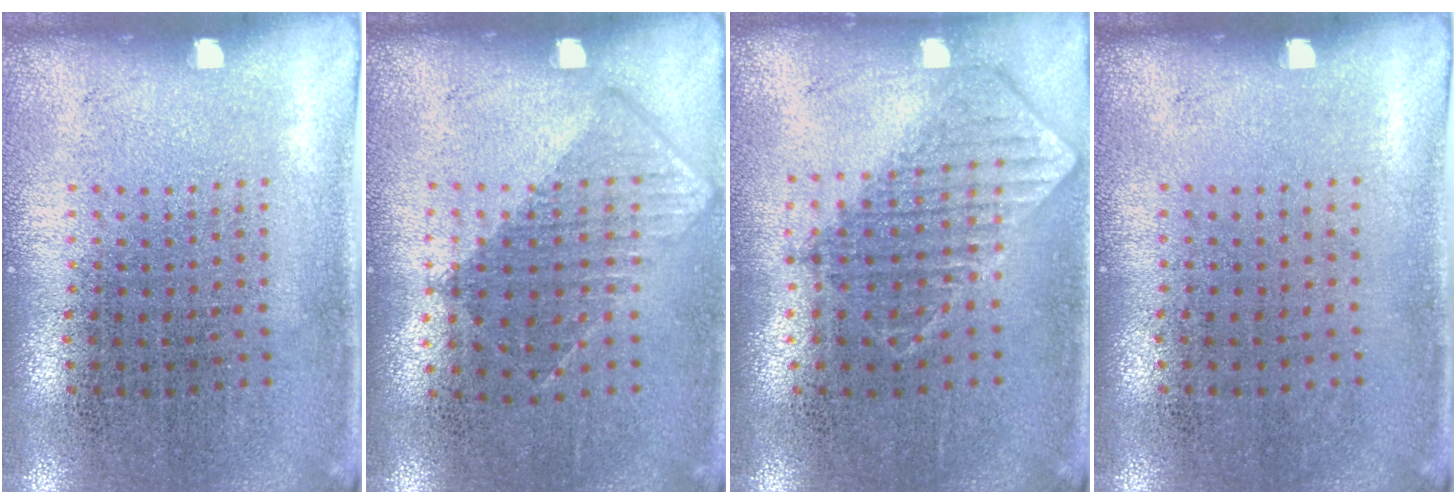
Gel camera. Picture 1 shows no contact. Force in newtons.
{"total": 0.8, "press": 0.6, "slide": 0.4}
{"total": 0.8, "press": 0.8, "slide": 0.0}
{"total": 0.0}